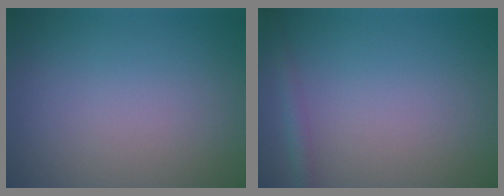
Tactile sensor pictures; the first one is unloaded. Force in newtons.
{"total": 1.5, "press": 1.5, "slide": 0.1}